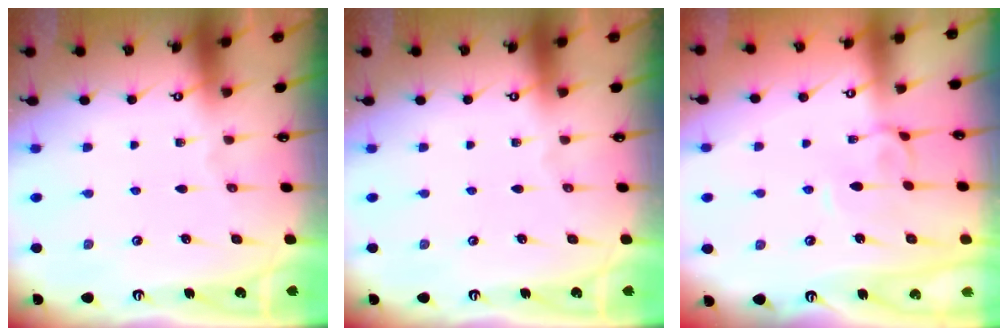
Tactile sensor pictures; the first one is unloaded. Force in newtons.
{"total": 0.0}
{"total": 4.2, "press": 4.2, "slide": 0.1}